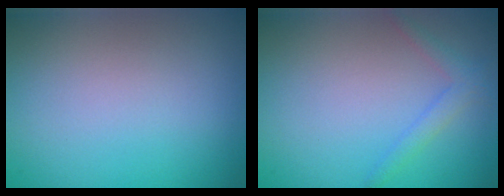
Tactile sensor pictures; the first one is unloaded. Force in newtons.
{"total": 1.6, "press": 1.6, "slide": 0.1}